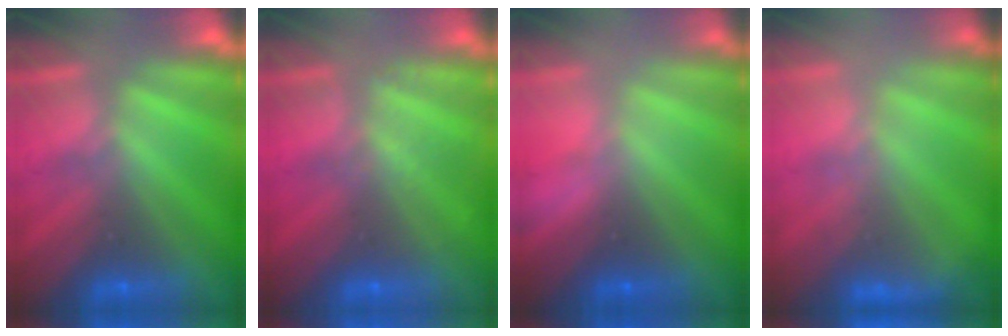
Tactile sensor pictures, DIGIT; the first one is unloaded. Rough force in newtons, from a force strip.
{"total": 1.9}
{"total": 2.6}
{"total": 2.7}